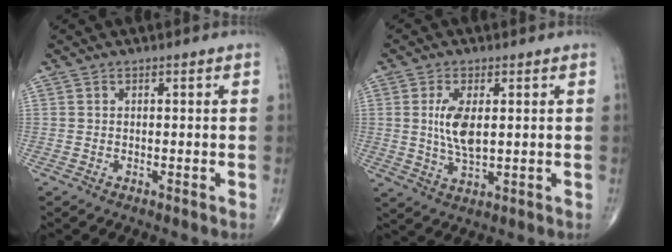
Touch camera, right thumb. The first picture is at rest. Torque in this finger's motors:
{"motor_torque": [1.64, 1.54, 1.22, -0.31, 0.10]}